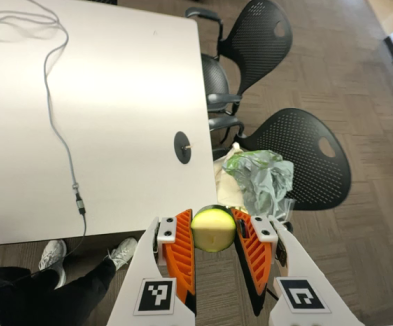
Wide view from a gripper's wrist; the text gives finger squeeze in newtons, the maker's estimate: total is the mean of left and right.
{"total": 11.1, "left": 11.3, "right": 10.9}